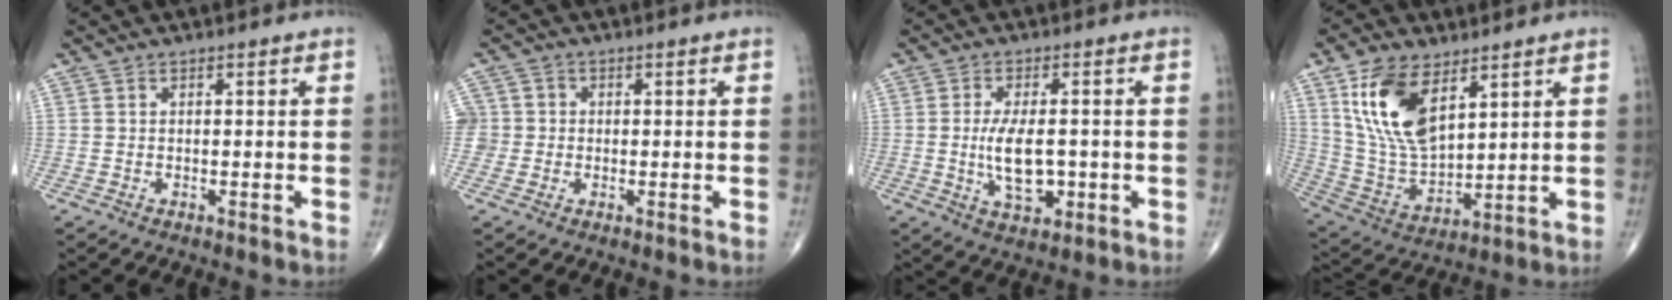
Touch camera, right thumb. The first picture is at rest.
{"total": 3.9, "force": [-0.3, 3.8, 0.4], "torque": [0.013, 0.011, -0.011]}
{"total": 8.3, "force": [-0.8, 4.0, 7.2], "torque": [-0.125, -0.006, -0.009]}
{"total": 15.7, "force": [7.4, 8.0, 11.4], "torque": [-0.209, -0.030, 0.156]}